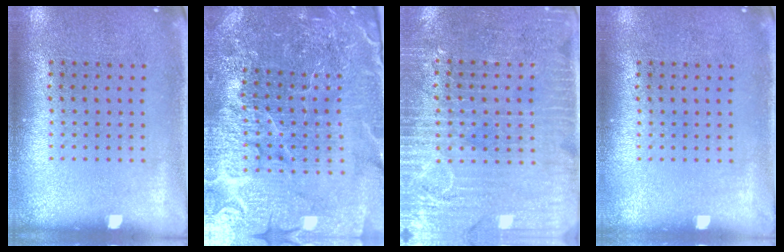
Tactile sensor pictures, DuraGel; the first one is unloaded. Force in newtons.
{"total": 5.8, "press": 5.2, "slide": 2.6}
{"total": 3.6, "press": 3.2, "slide": 1.8}
{"total": 0.0}